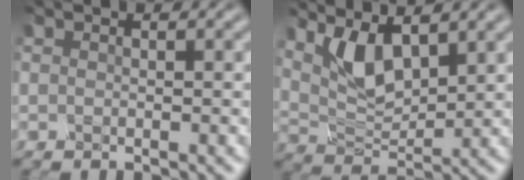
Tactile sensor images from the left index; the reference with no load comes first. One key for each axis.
{"total": 4.9, "fx": 2.2, "fy": 2.2, "fz": 3.8, "tx": -0.077, "ty": -0.009, "tz": 0.044}